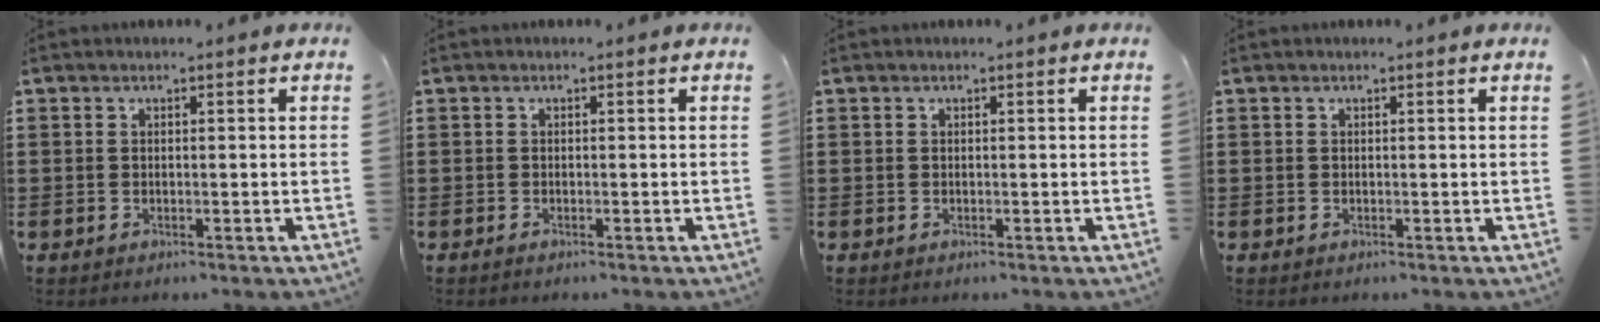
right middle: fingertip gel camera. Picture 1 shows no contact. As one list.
[{"total": 0.0}, {"total": 0.0}, {"total": 0.0}]